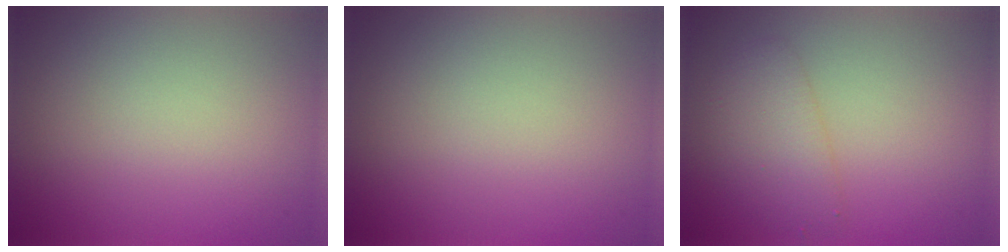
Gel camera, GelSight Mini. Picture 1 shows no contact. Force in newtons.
{"total": 0.0}
{"total": 2.8, "press": 2.8, "slide": 0.1}